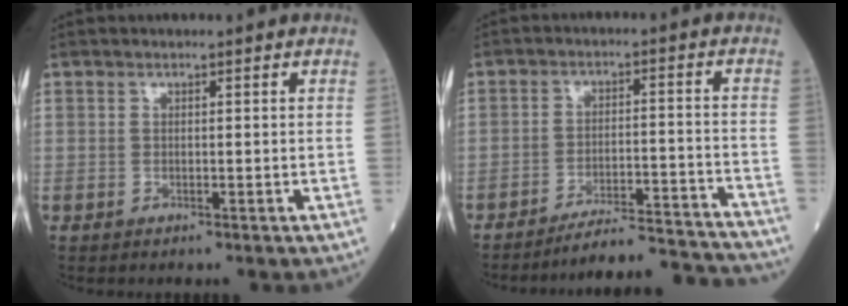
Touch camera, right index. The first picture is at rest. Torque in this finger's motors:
{"motor_torque": [-0.12, -0.69, 0.08, 0.02]}